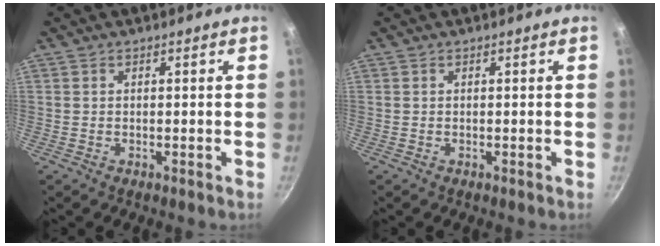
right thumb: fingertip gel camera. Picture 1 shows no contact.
{"total": 0.0}